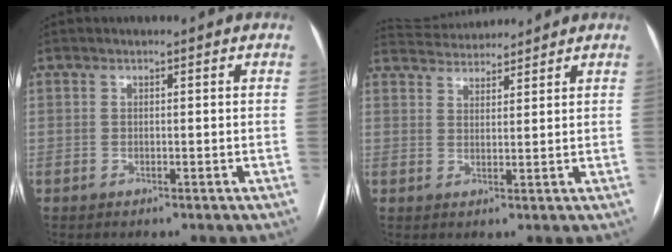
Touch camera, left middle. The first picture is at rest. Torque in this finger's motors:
{"motor_torque": [0.07, -0.45, -0.20, -0.05]}